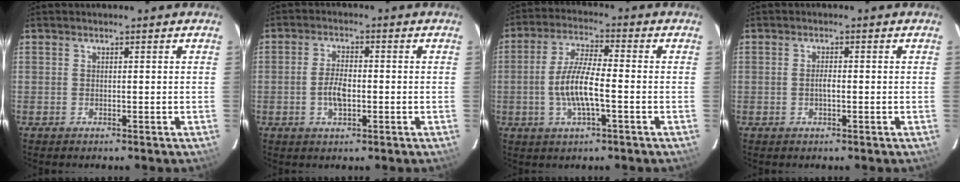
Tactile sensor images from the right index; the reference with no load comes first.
{"total": 4.8, "force": [-1.1, 2.4, 4.1], "torque": [-0.080, 0.003, -0.018]}
{"total": 8.8, "force": [-2.1, 2.0, 8.3], "torque": [-0.168, 0.003, -0.041]}
{"total": 1.6, "force": [-0.4, 0.5, 1.4], "torque": [-0.028, 0.002, -0.008]}